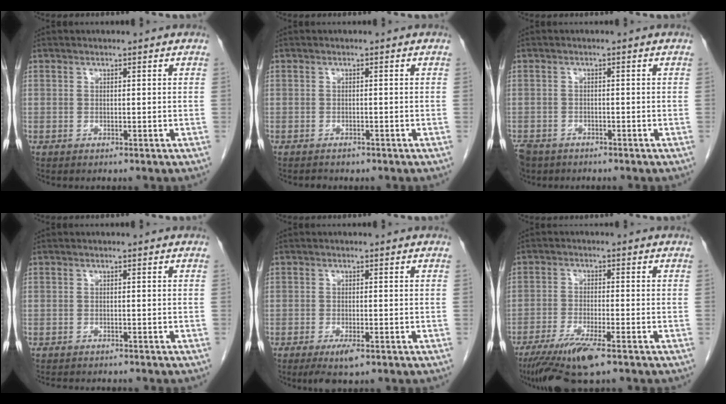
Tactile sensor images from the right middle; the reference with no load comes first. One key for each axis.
{"total": 1.0, "fx": -0.9, "fy": 0.3, "fz": 0.0, "tx": -0.005, "ty": -0.001, "tz": -0.014}
{"total": 6.6, "fx": -4.8, "fy": 4.1, "fz": 2.0, "tx": -0.051, "ty": -0.007, "tz": -0.083}
{"total": 4.5, "fx": -4.1, "fy": 1.0, "fz": 1.5, "tx": -0.019, "ty": -0.006, "tz": -0.055}
{"total": 3.2, "fx": -1.9, "fy": 0.7, "fz": 2.5, "tx": -0.047, "ty": -0.006, "tz": -0.030}
{"total": 8.8, "fx": -6.0, "fy": 0.5, "fz": 6.4, "tx": -0.115, "ty": -0.023, "tz": -0.103}